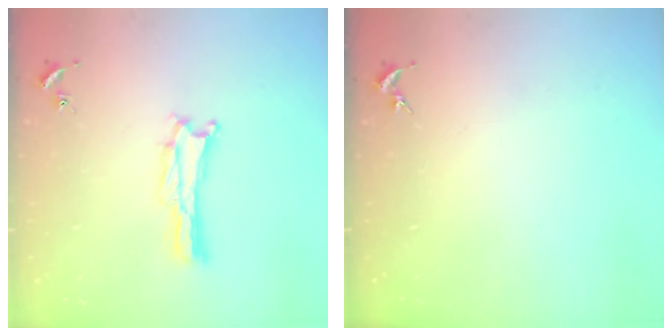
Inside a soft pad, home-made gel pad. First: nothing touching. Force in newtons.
{"total": 0.0}